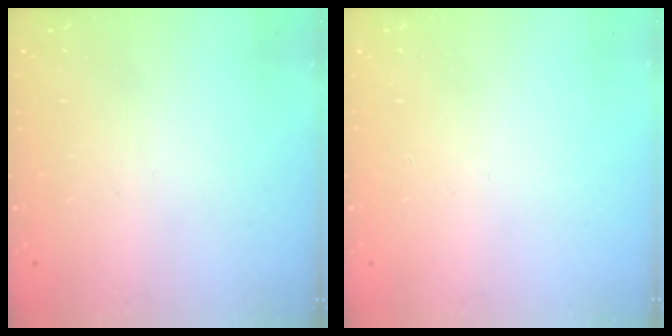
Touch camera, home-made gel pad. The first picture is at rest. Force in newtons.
{"total": 0.0}